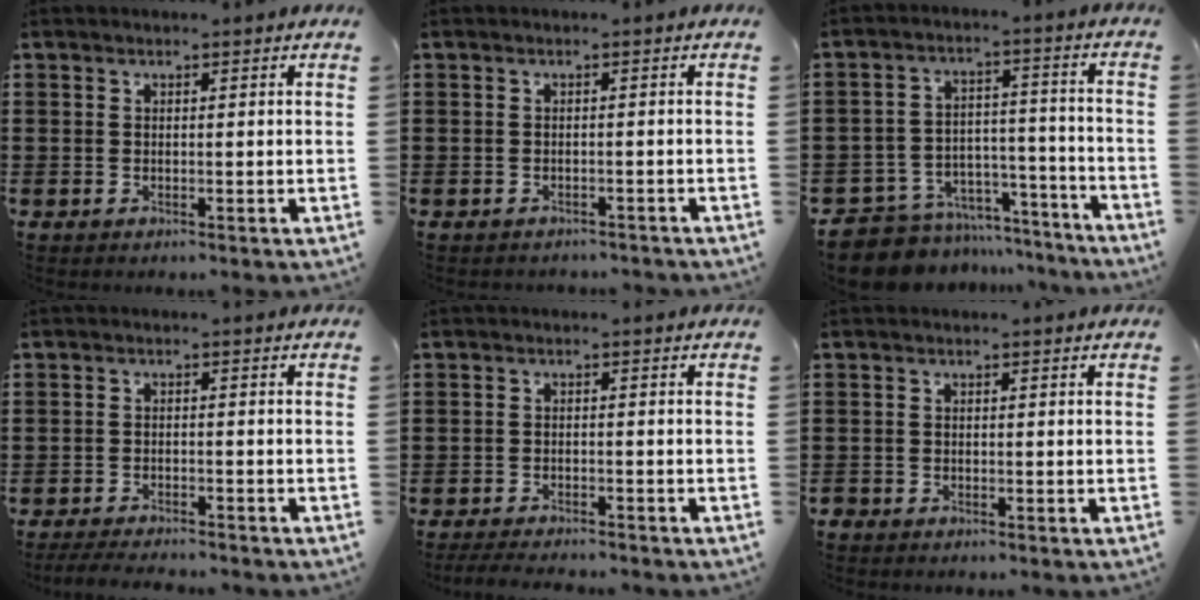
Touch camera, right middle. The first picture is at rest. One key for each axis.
{"total": 1.0, "fx": -1.0, "fy": 0.1, "fz": 0.0, "tx": -0.005, "ty": -0.001, "tz": -0.022}
{"total": 8.4, "fx": -7.8, "fy": 3.0, "fz": 0.9, "tx": -0.018, "ty": 0.025, "tz": -0.149}
{"total": 2.8, "fx": -2.8, "fy": 0.1, "fz": 0.6, "tx": -0.020, "ty": -0.004, "tz": -0.058}
{"total": 2.5, "fx": -2.5, "fy": 0.1, "fz": 0.5, "tx": -0.018, "ty": -0.005, "tz": -0.052}
{"total": 0.8, "fx": -0.7, "fy": 0.5, "fz": 0.1, "tx": -0.003, "ty": 0.001, "tz": -0.015}